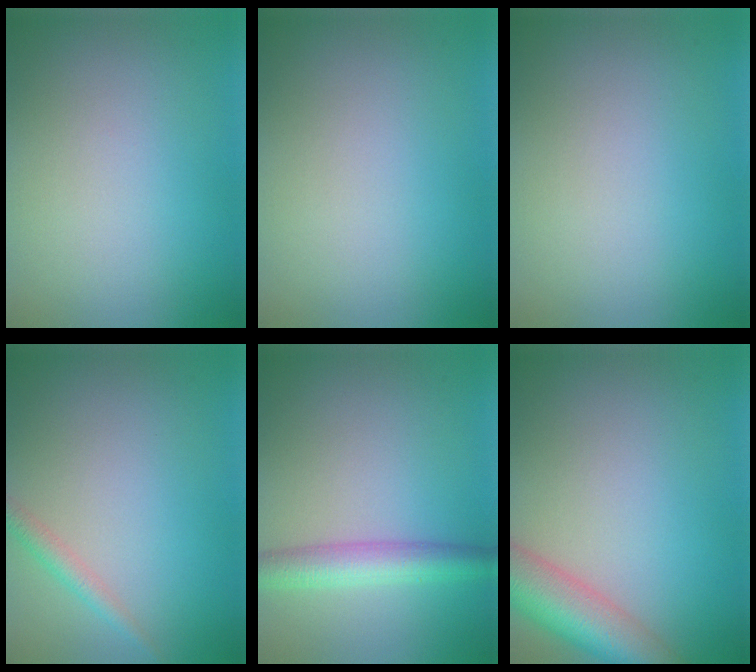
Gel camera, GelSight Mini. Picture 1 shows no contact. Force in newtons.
{"total": 0.0}
{"total": 0.0}
{"total": 1.6, "press": 1.6, "slide": 0.1}
{"total": 4.0, "press": 4.0, "slide": 0.1}
{"total": 7.1, "press": 7.1, "slide": 0.4}